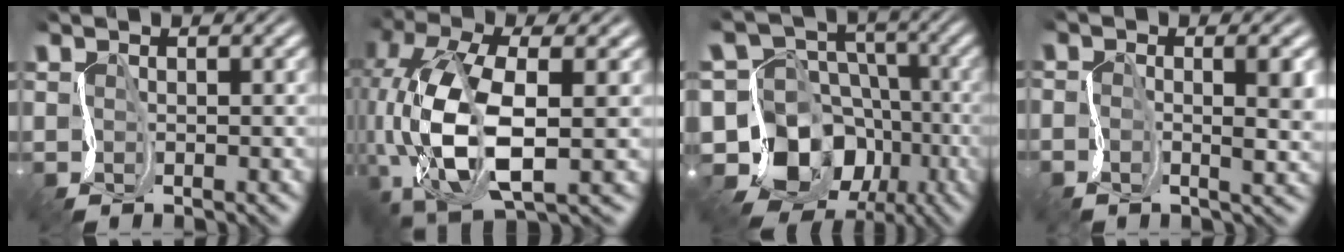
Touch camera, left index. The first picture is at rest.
{"total": 11.2, "force": [-2.4, 5.6, 9.4], "torque": [-0.215, -0.006, -0.044]}
{"total": 13.7, "force": [-6.9, 11.0, 4.5], "torque": [-0.090, -0.001, -0.143]}
{"total": 2.7, "force": [-0.7, 0.6, 2.5], "torque": [-0.053, -0.003, -0.020]}